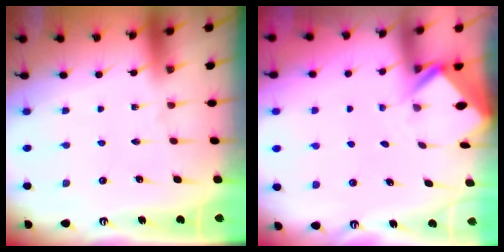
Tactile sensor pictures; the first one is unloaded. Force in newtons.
{"total": 2.4, "press": 2.4, "slide": 0.1}